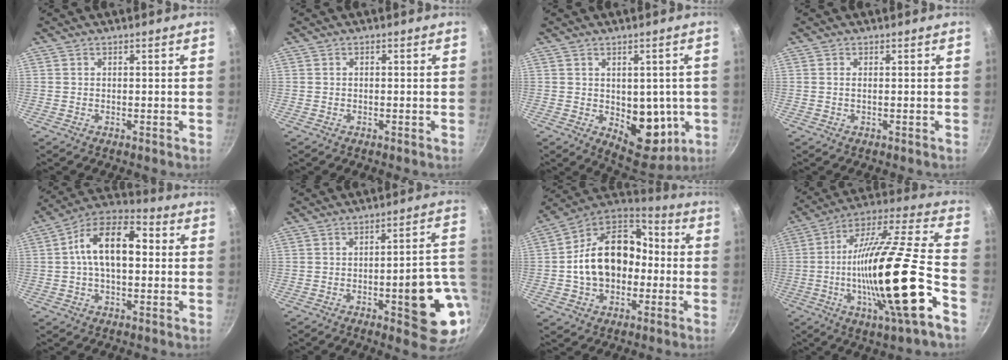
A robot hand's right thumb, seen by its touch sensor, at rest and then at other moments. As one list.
[{"total": 0.0}, {"total": 11.5, "force": [-1.0, 7.5, 8.7], "torque": [-0.062, -0.020, 0.000]}, {"total": 0.6, "force": [0.1, 0.0, 0.6], "torque": [-0.014, -0.001, 0.001]}, {"total": 14.6, "force": [1.8, 8.3, 11.9], "torque": [-0.168, 0.034, 0.008]}, {"total": 15.9, "force": [-3.9, 5.2, 14.5], "torque": [-0.135, 0.025, -0.050]}, {"total": 19.4, "force": [-1.3, 14.2, 13.1], "torque": [-0.198, 0.055, -0.032]}, {"total": 26.0, "force": [-7.5, 3.9, 24.5], "torque": [-0.400, 0.021, -0.135]}]